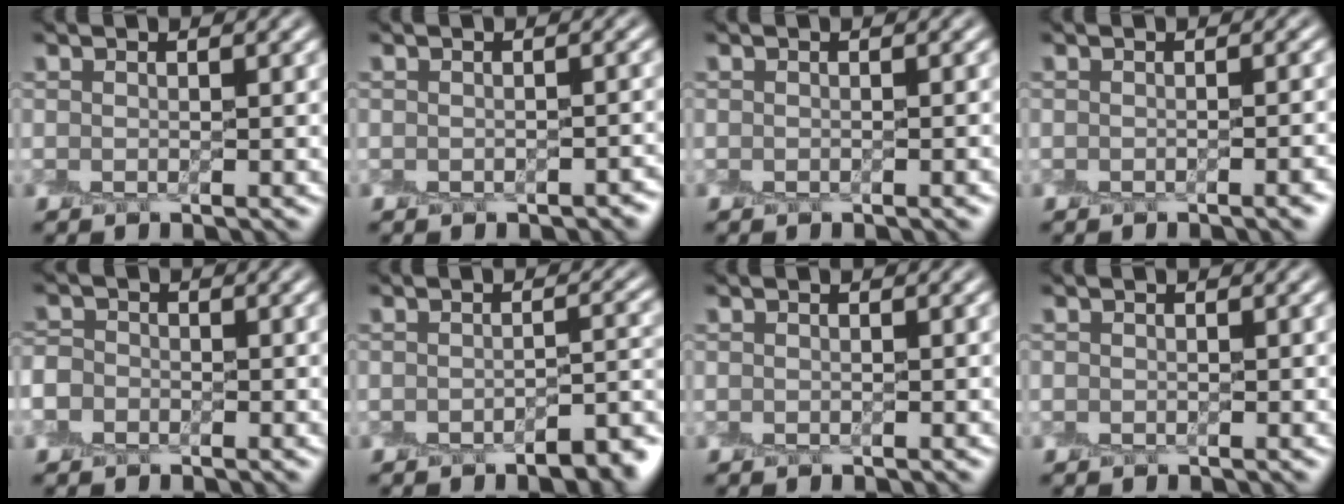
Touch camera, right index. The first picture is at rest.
{"total": 2.0, "force": [-1.6, 1.0, 0.8], "torque": [-0.005, -0.003, -0.018]}
{"total": 0.9, "force": [-0.7, 0.1, 0.5], "torque": [-0.005, -0.003, -0.012]}
{"total": 2.6, "force": [-1.6, 0.6, 1.9], "torque": [-0.015, -0.003, -0.019]}
{"total": 1.6, "force": [-0.9, 1.3, 0.0], "torque": [0.000, 0.005, -0.028]}
{"total": 3.7, "force": [-3.0, 0.8, 2.1], "torque": [-0.026, 0.000, -0.040]}
{"total": 0.0}
{"total": 0.0}